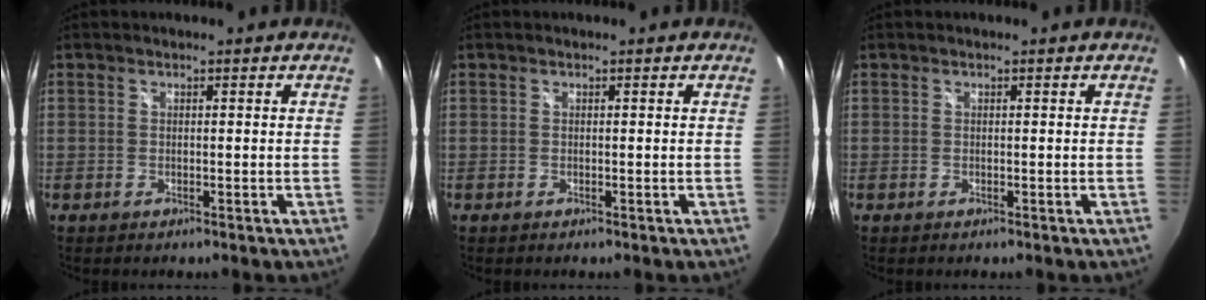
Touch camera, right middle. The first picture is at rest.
{"total": 0.0}
{"total": 0.0}